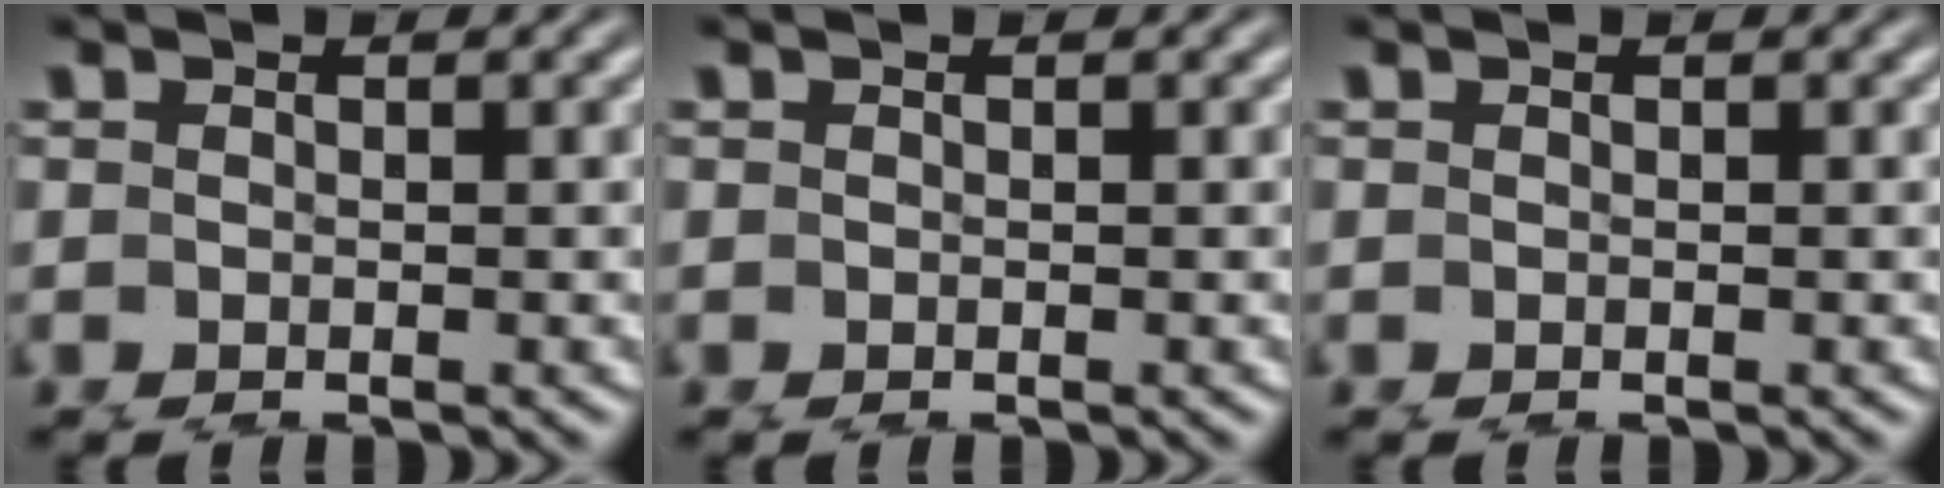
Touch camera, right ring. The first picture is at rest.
{"total": 0.0}
{"total": 0.0}